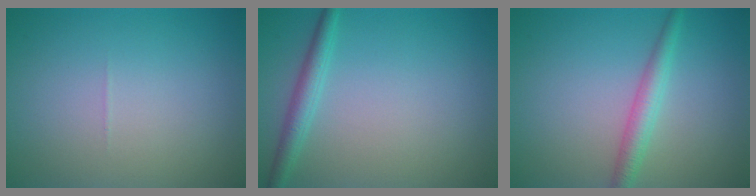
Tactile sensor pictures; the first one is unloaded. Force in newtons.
{"total": 2.2, "press": 2.2, "slide": 0.1}
{"total": 2.5, "press": 2.5, "slide": 0.1}